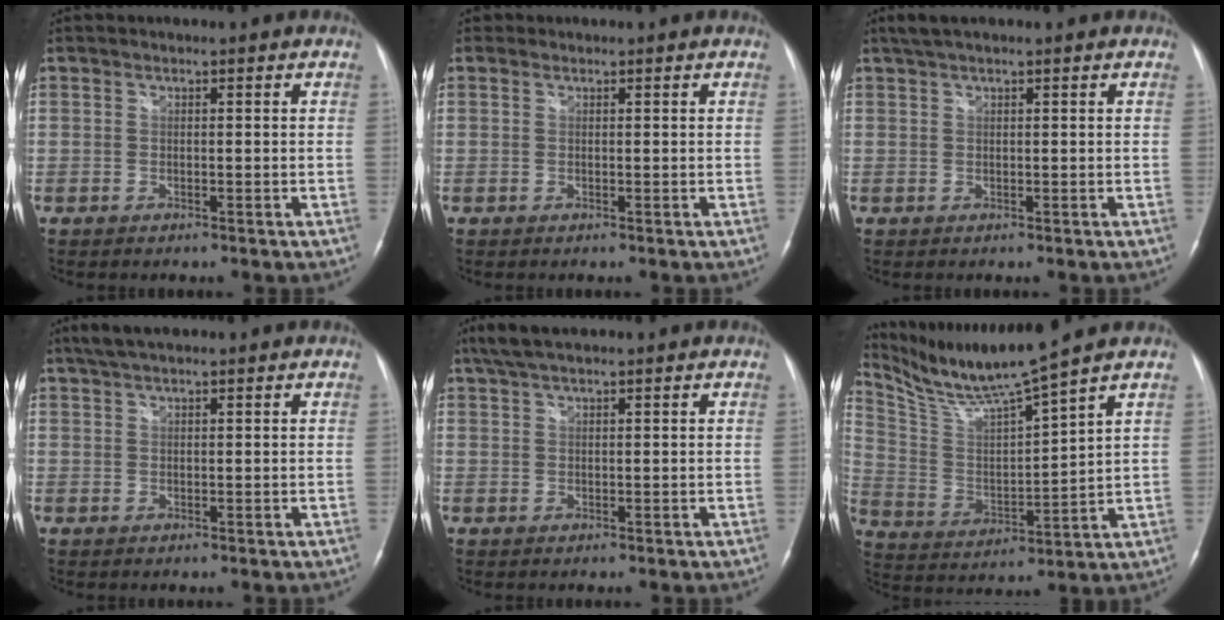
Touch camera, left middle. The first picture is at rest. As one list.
[{"total": 0.6, "force": [0.4, 0.4, 0.0], "torque": [0.001, 0.003, 0.005]}, {"total": 3.0, "force": [2.3, 0.5, 1.8], "torque": [-0.038, 0.023, 0.044]}, {"total": 3.8, "force": [3.0, 0.8, 2.1], "torque": [-0.045, 0.020, 0.056]}, {"total": 4.3, "force": [3.4, 0.8, 2.5], "torque": [-0.054, 0.022, 0.065]}, {"total": 12.8, "force": [11.3, -2.2, 5.6], "torque": [-0.120, -0.003, 0.223]}]